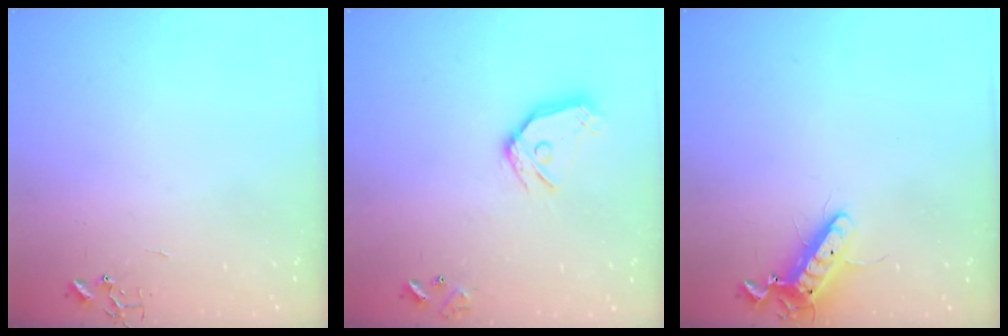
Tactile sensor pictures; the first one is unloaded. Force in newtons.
{"total": 12.3, "press": 12.2, "slide": 1.5}
{"total": 11.6, "press": 11.4, "slide": 2.2}